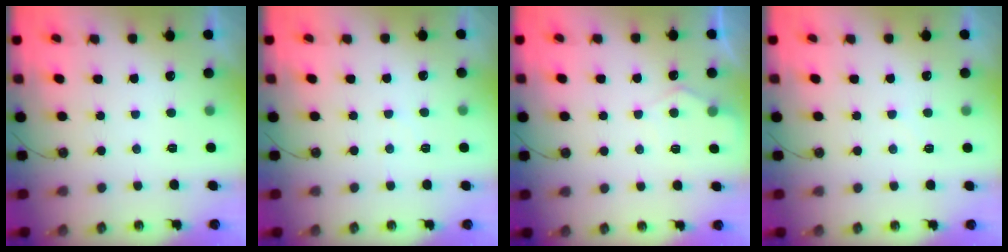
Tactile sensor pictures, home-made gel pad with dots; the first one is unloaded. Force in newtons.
{"total": 2.4, "press": 2.4, "slide": 0.4}
{"total": 5.7, "press": 5.6, "slide": 0.6}
{"total": 3.6, "press": 3.6, "slide": 0.4}